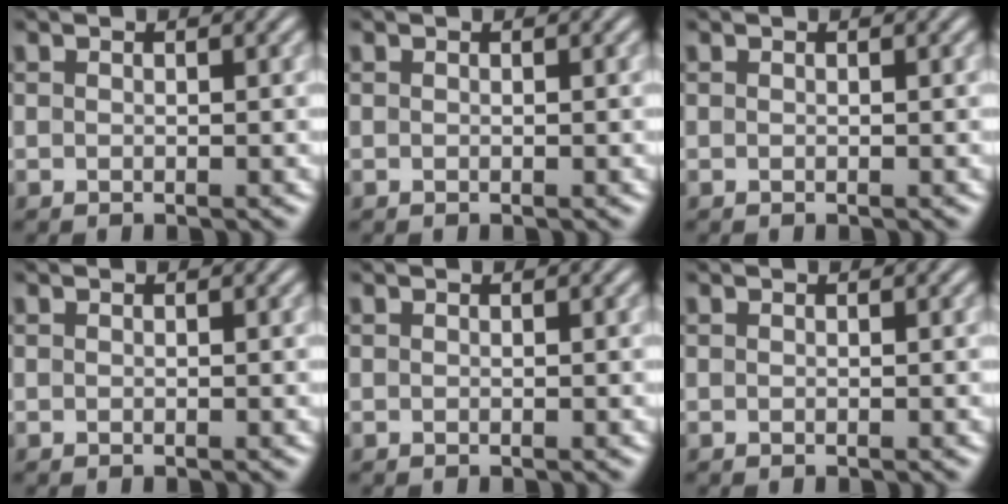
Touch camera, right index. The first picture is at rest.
{"total": 0.0}
{"total": 0.0}
{"total": 0.0}
{"total": 0.0}
{"total": 0.0}